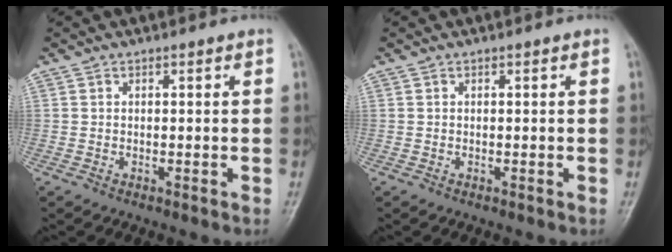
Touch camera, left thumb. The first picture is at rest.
{"total": 0.0}